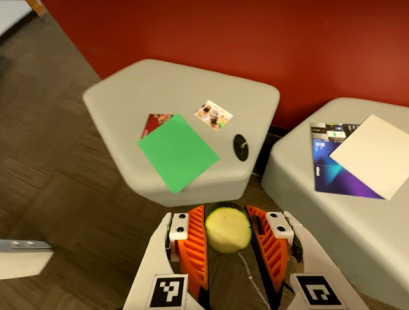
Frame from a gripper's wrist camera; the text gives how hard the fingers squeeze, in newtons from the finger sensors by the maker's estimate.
{"total": 11.6, "left": 11.8, "right": 11.4}